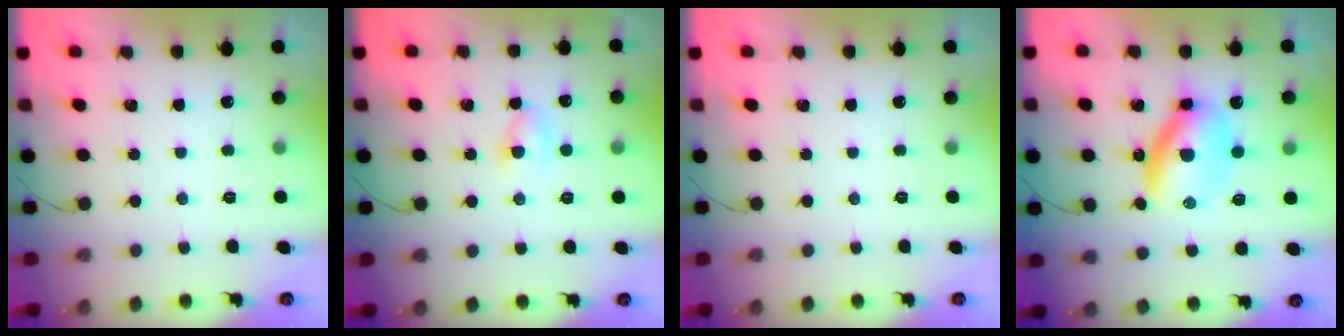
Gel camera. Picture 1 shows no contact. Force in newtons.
{"total": 2.9, "press": 2.6, "slide": 1.2}
{"total": 0.0}
{"total": 8.1, "press": 8.1, "slide": 1.1}